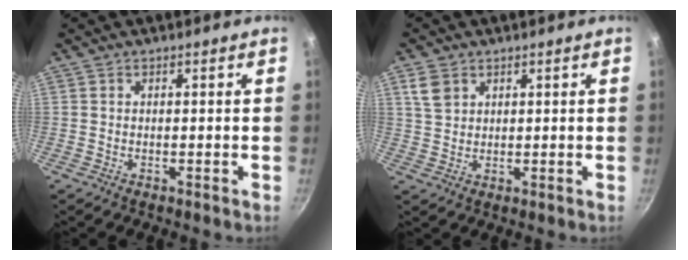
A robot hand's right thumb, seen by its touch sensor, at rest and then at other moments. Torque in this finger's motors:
{"motor_torque": [0.00, 0.69, -0.35, 0.84, 0.00]}